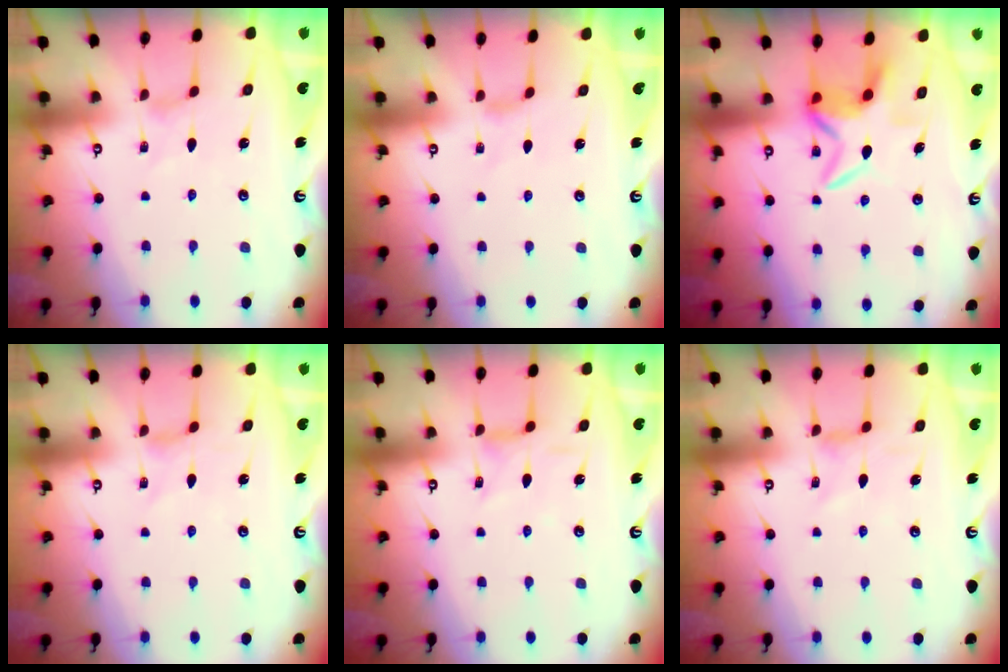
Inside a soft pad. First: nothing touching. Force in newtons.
{"total": 0.0}
{"total": 6.1, "press": 6.1, "slide": 0.8}
{"total": 0.0}
{"total": 1.7, "press": 1.7, "slide": 0.4}
{"total": 0.9, "press": 0.9, "slide": 0.3}